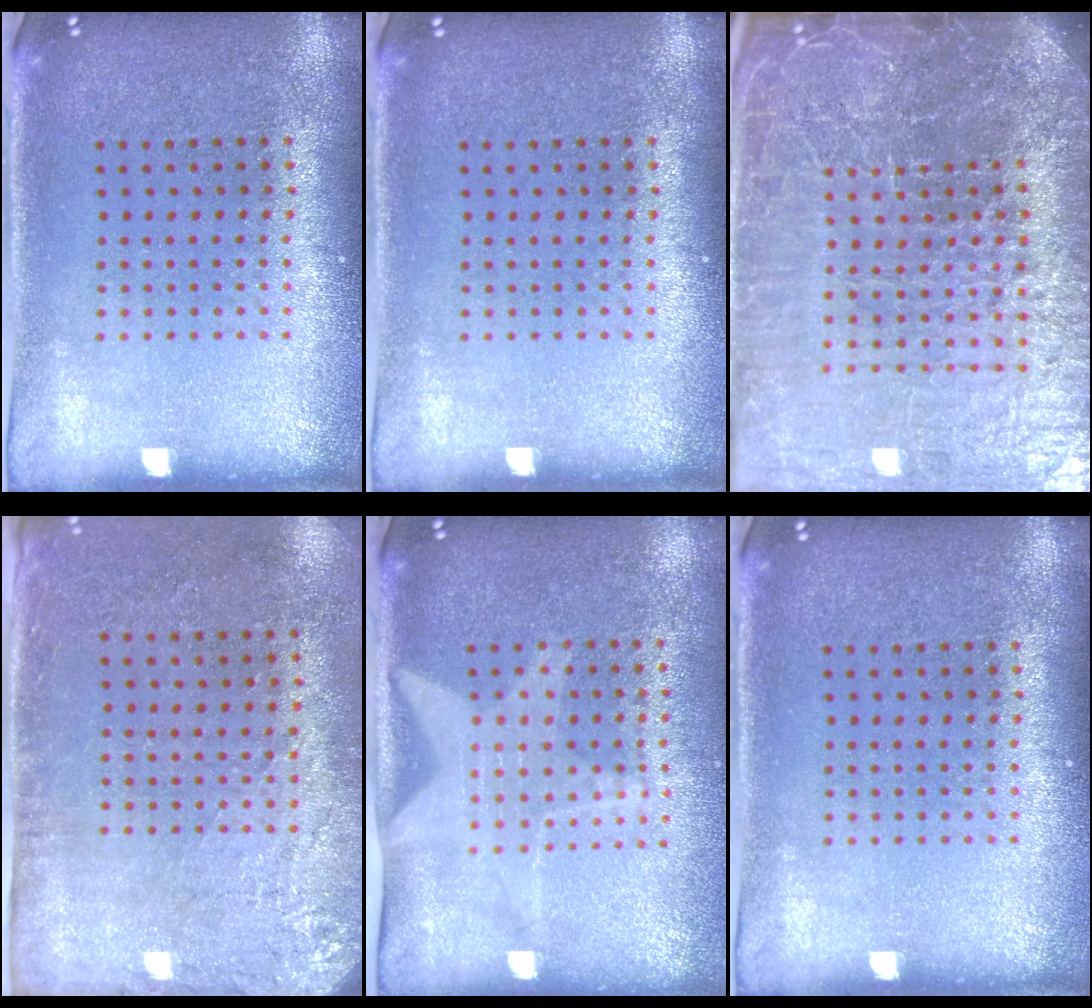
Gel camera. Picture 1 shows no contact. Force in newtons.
{"total": 0.0}
{"total": 7.5, "press": 6.5, "slide": 3.9}
{"total": 2.8, "press": 2.3, "slide": 1.6}
{"total": 1.8, "press": 1.5, "slide": 1.1}
{"total": 0.0}